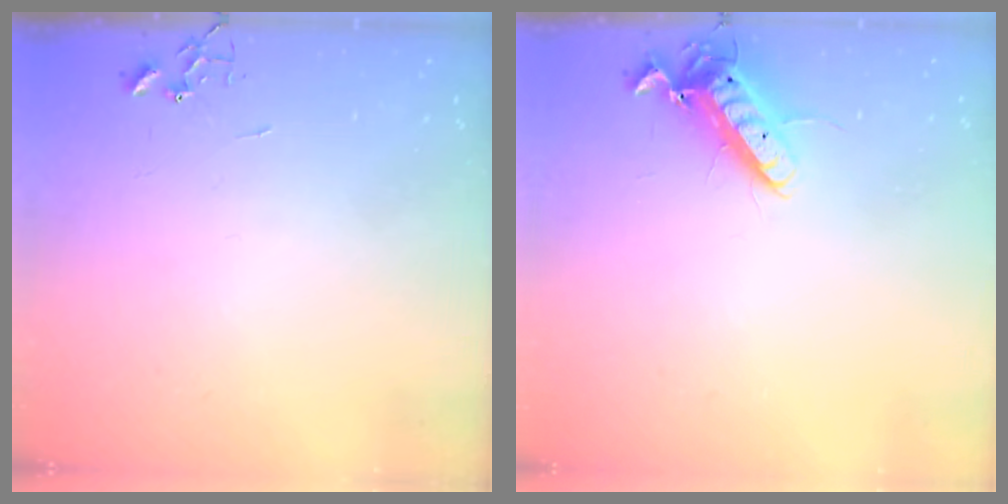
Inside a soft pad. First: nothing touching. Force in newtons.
{"total": 12.2, "press": 12.1, "slide": 1.7}